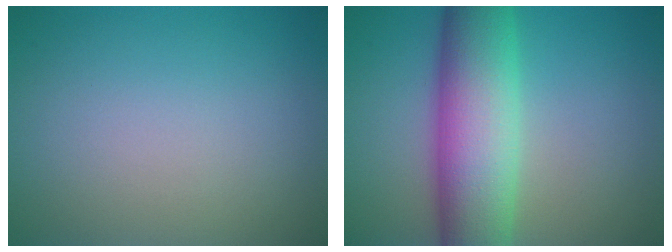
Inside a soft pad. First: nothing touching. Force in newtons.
{"total": 10.4, "press": 10.4, "slide": 0.1}